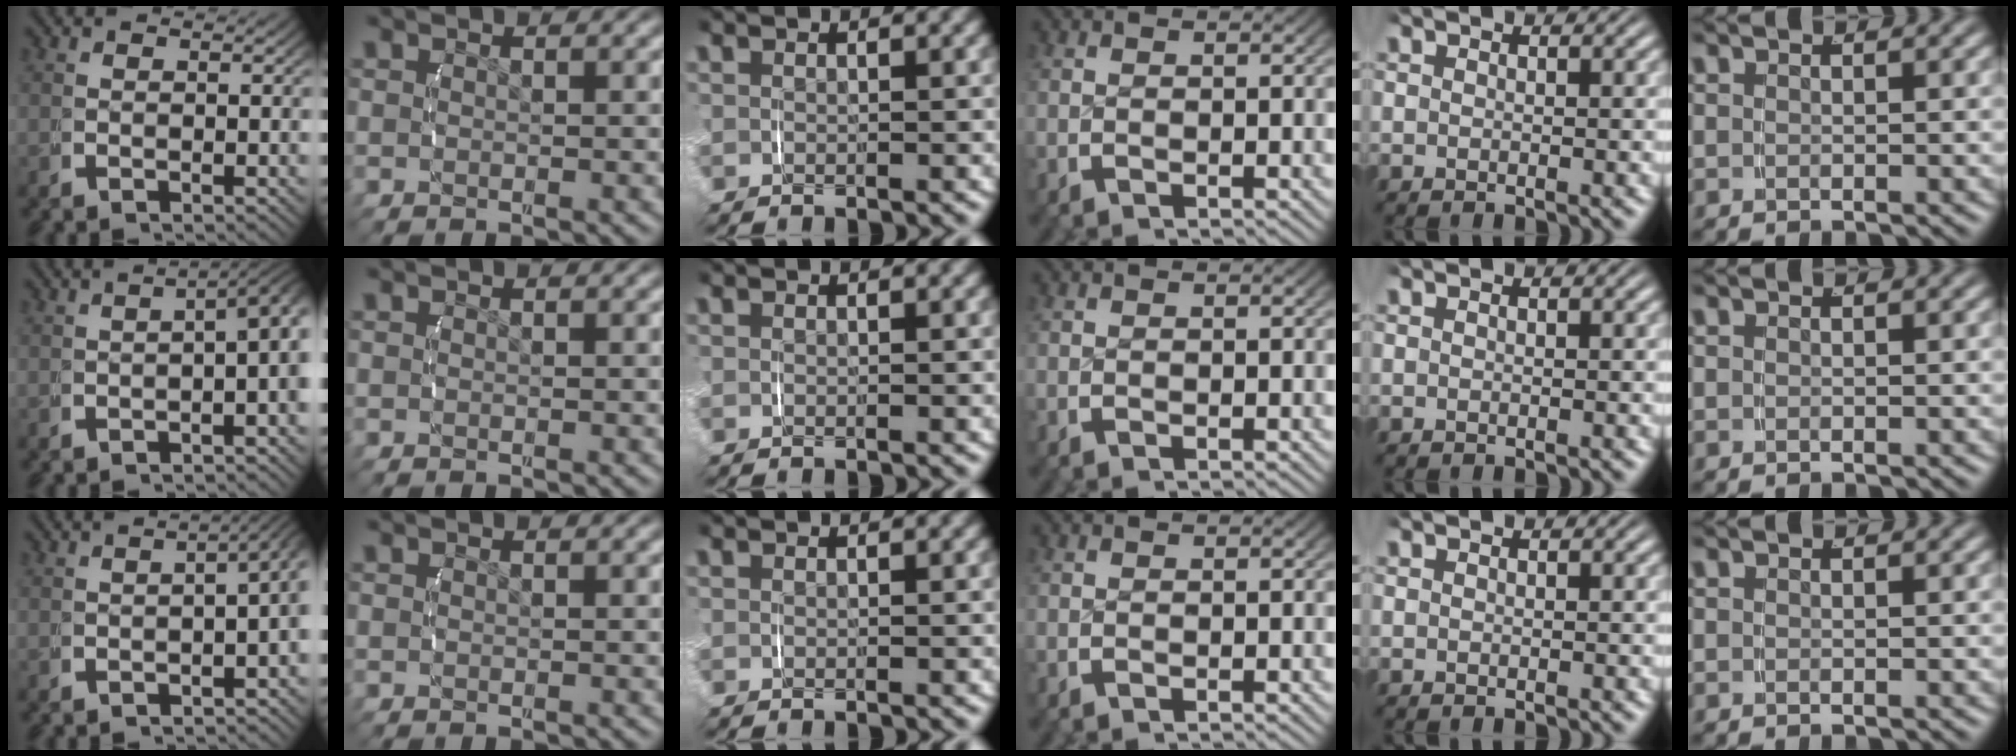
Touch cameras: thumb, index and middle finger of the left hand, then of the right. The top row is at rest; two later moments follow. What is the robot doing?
{"motion": "lift_and_place", "object": "string"}